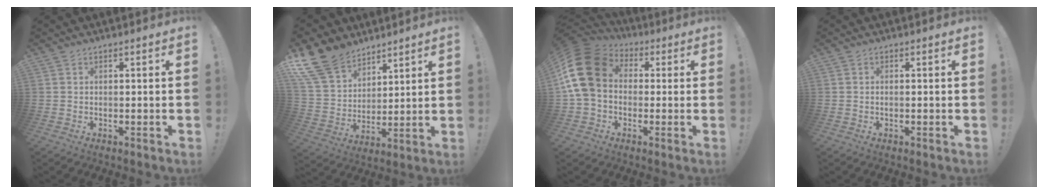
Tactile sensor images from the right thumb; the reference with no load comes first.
{"total": 15.9, "force": [11.7, 9.2, 5.6], "torque": [-0.120, -0.078, 0.228]}
{"total": 16.2, "force": [3.2, 12.0, 10.4], "torque": [-0.200, 0.004, 0.059]}
{"total": 0.6, "force": [-0.3, 0.1, 0.6], "torque": [-0.019, 0.003, -0.004]}